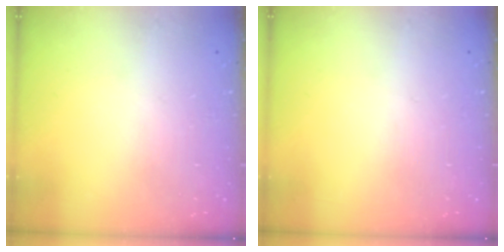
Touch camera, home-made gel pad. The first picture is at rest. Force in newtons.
{"total": 0.0}